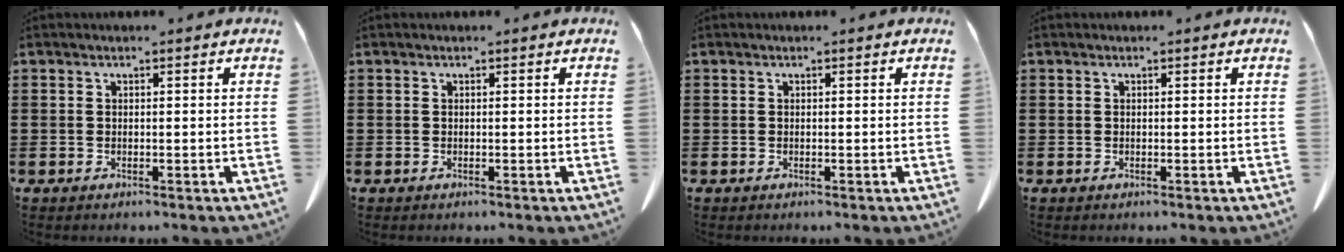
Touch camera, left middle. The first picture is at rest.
{"total": 0.0}
{"total": 0.0}
{"total": 0.0}